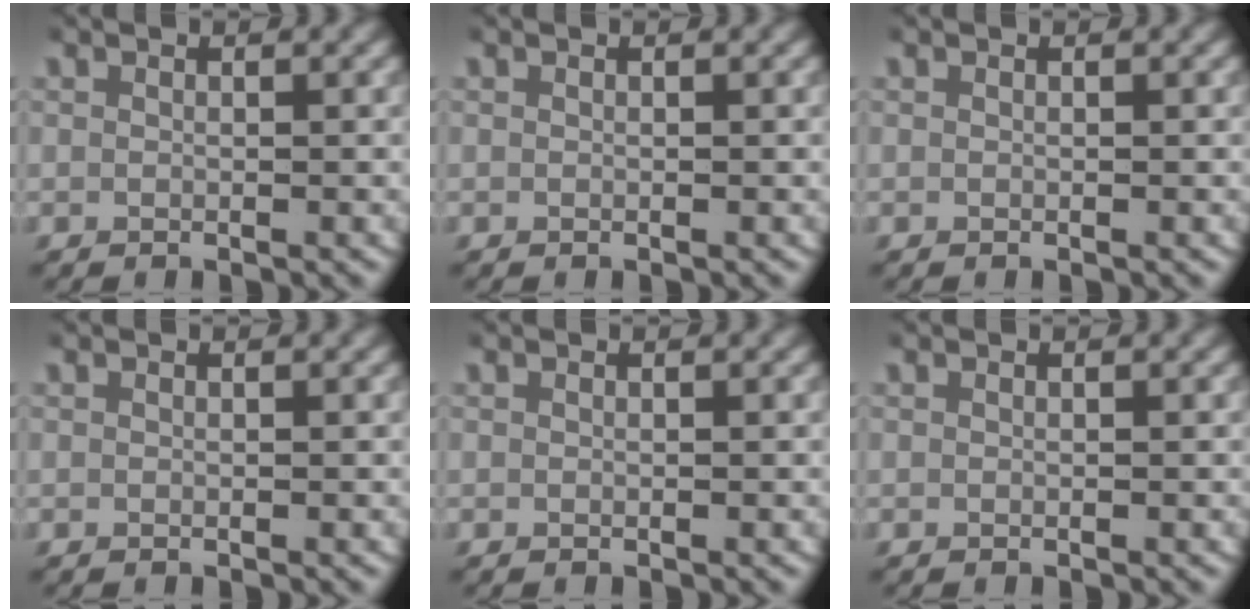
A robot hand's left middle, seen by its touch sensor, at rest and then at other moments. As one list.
[{"total": 0.0}, {"total": 0.0}, {"total": 0.0}, {"total": 0.0}, {"total": 0.0}]